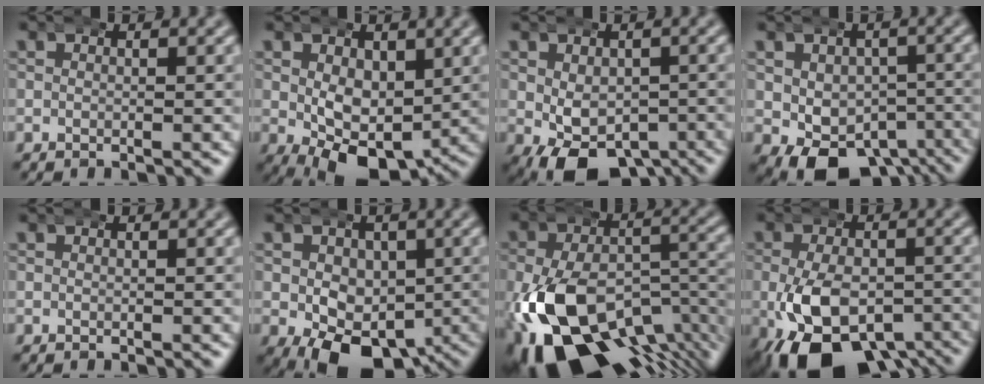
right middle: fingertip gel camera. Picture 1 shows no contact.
{"total": 6.3, "force": [-0.9, 3.4, 5.2], "torque": [-0.085, -0.039, 0.005]}
{"total": 6.9, "force": [-4.2, 3.8, 3.9], "torque": [-0.070, -0.036, -0.051]}
{"total": 8.9, "force": [-5.7, 5.4, 4.0], "torque": [-0.063, -0.051, -0.070]}
{"total": 0.0}
{"total": 7.9, "force": [-2.7, 5.1, 5.3], "torque": [-0.090, -0.045, -0.025]}
{"total": 16.2, "force": [-7.1, 9.6, 11.0], "torque": [-0.210, -0.052, -0.091]}
{"total": 11.1, "force": [-6.0, 6.0, 7.1], "torque": [-0.142, -0.039, -0.079]}